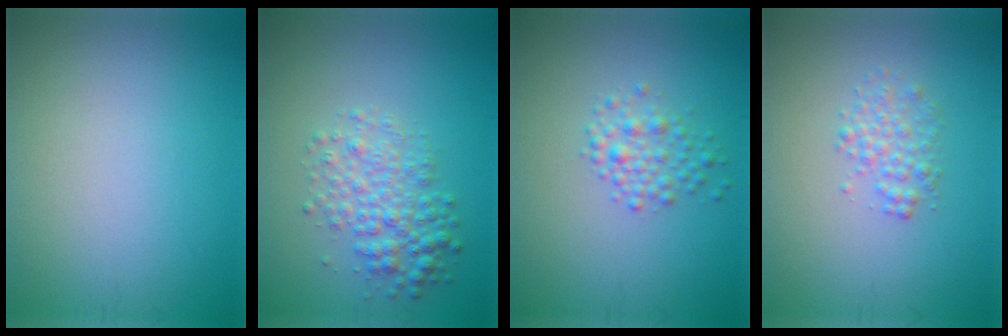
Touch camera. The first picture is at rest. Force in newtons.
{"total": 3.8, "press": 3.8, "slide": 0.1}
{"total": 2.2, "press": 2.2, "slide": 0.1}
{"total": 2.0, "press": 2.0, "slide": 0.1}